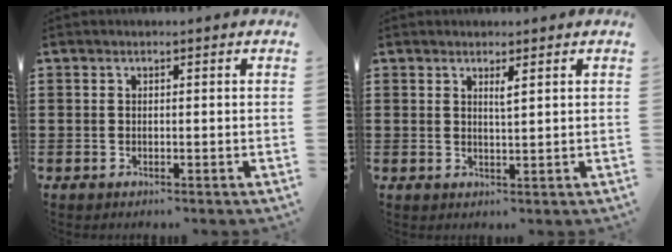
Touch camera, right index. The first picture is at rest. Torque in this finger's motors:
{"motor_torque": [-0.36, 0.09, 0.07, 0.00]}